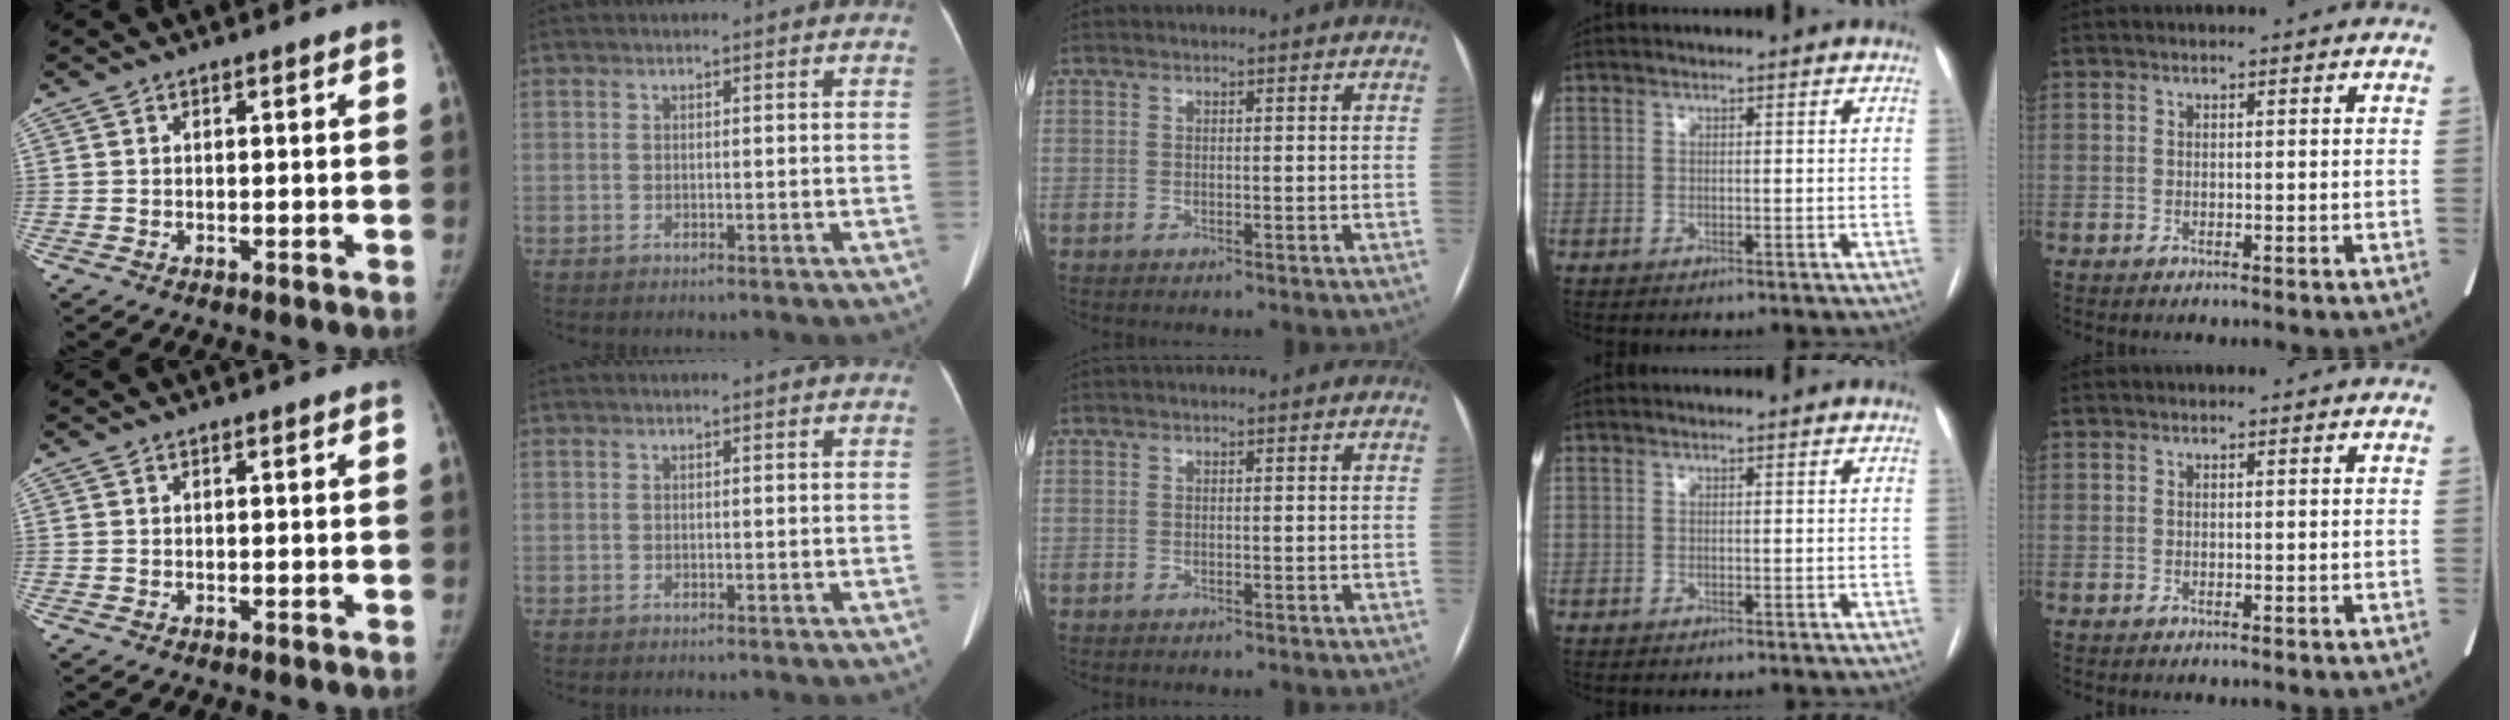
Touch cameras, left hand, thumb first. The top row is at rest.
{}